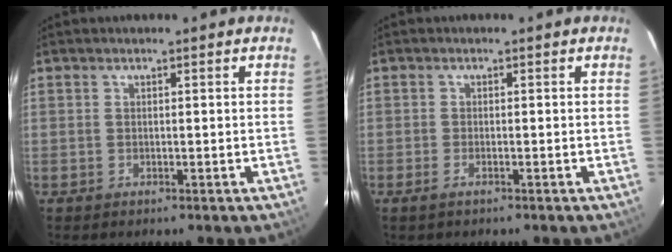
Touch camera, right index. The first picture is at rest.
{"total": 1.4, "force": [-1.0, 0.3, 0.9], "torque": [-0.023, -0.001, -0.019]}